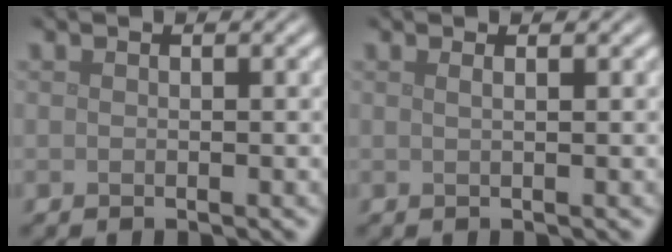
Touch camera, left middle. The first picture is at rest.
{"total": 1.4, "force": [0.6, 0.6, 1.0], "torque": [-0.004, -0.002, -0.004]}